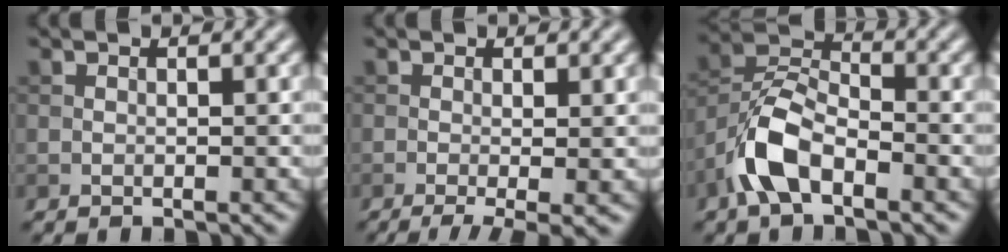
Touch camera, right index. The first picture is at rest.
{"total": 4.4, "force": [-1.5, 1.2, 4.0], "torque": [-0.063, -0.011, -0.024]}
{"total": 6.1, "force": [-3.3, 2.9, 4.2], "torque": [-0.081, 0.010, -0.073]}